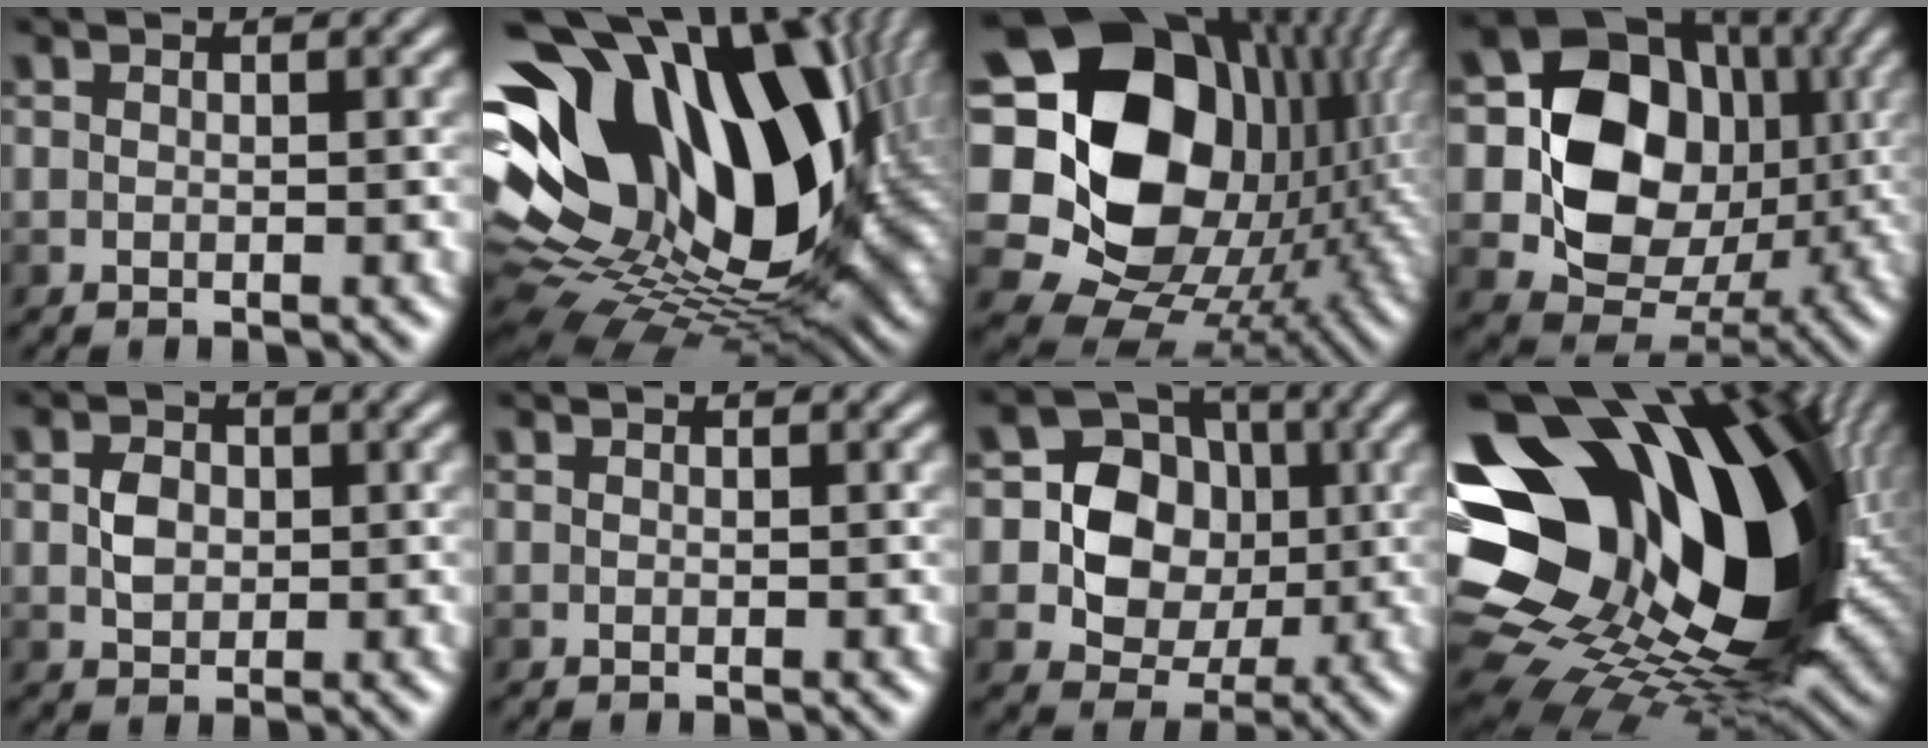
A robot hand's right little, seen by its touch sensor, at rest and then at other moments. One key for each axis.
{"total": 18.8, "fx": 1.5, "fy": 12.5, "fz": 13.9, "tx": -0.269, "ty": 0.009, "tz": 0.033}
{"total": 19.9, "fx": 1.9, "fy": 15.7, "fz": 12.1, "tx": -0.250, "ty": 0.008, "tz": 0.053}
{"total": 11.3, "fx": -0.2, "fy": 9.5, "fz": 6.1, "tx": -0.100, "ty": -0.011, "tz": -0.010}
{"total": 2.1, "fx": -0.9, "fy": 1.6, "fz": 1.1, "tx": -0.026, "ty": 0.000, "tz": -0.018}
{"total": 0.0}
{"total": 6.7, "fx": -0.9, "fy": 5.8, "fz": 3.3, "tx": -0.044, "ty": -0.006, "tz": -0.028}
{"total": 20.2, "fx": 0.6, "fy": 12.7, "fz": 15.7, "tx": -0.294, "ty": -0.035, "tz": 0.025}